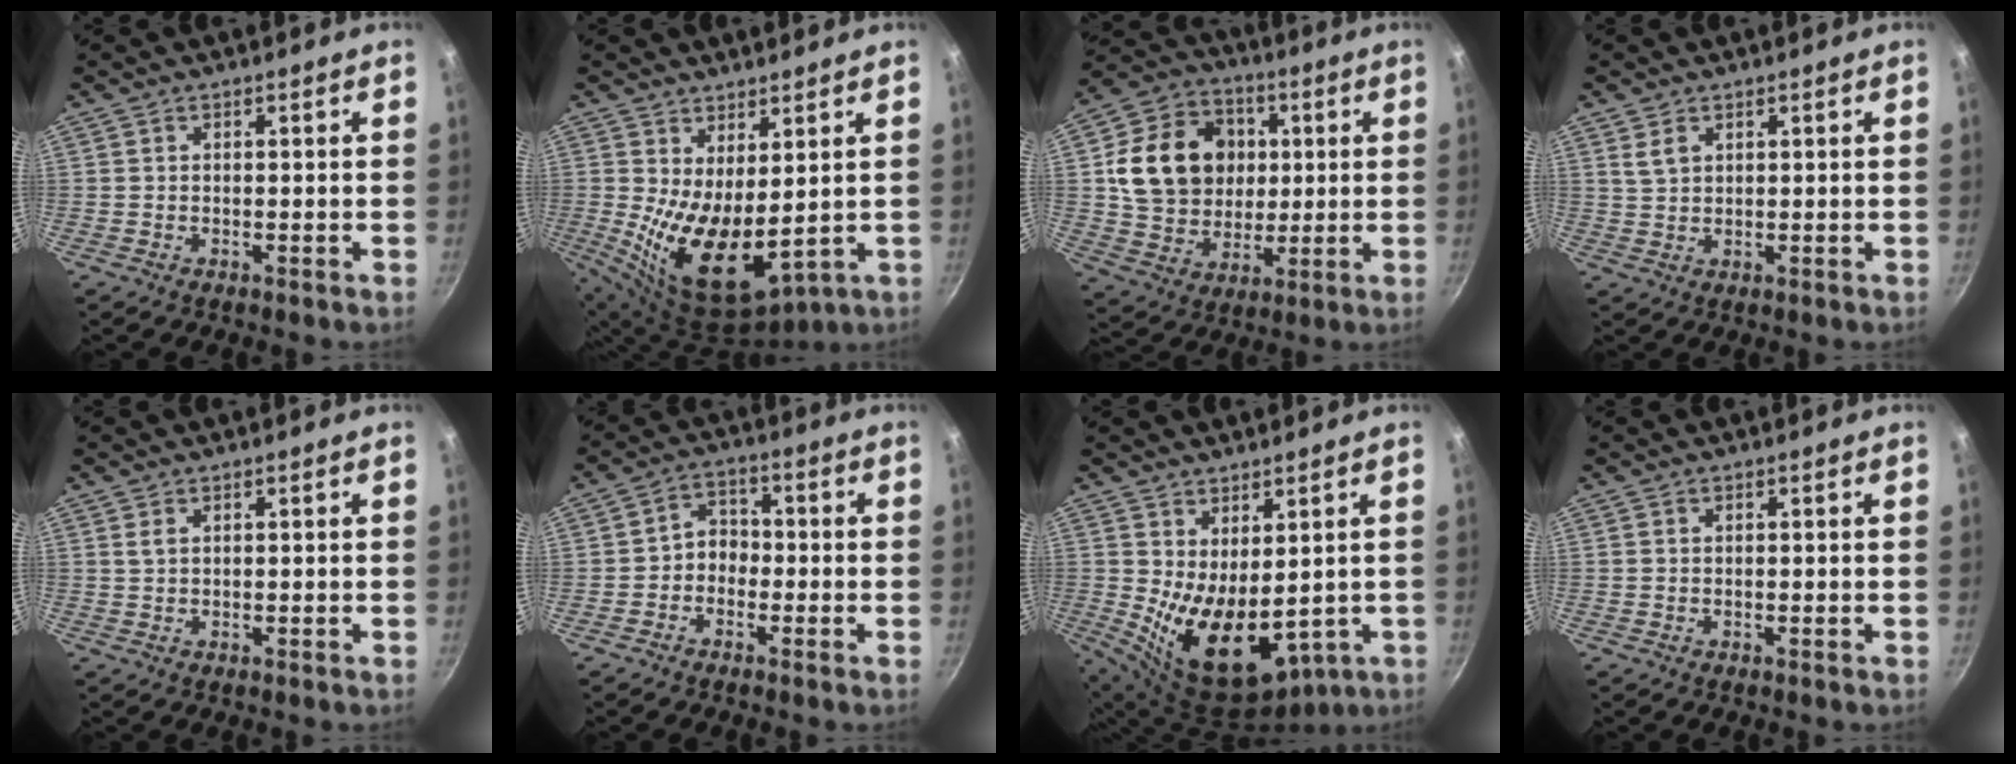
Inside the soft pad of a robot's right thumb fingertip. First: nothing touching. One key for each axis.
{"total": 12.5, "fx": 1.8, "fy": 6.2, "fz": 10.7, "tx": -0.171, "ty": -0.043, "tz": 0.051}
{"total": 18.5, "fx": 3.0, "fy": 15.2, "fz": 10.1, "tx": -0.148, "ty": 0.012, "tz": 0.056}
{"total": 3.0, "fx": 1.5, "fy": 1.9, "fz": 1.8, "tx": -0.028, "ty": -0.003, "tz": 0.032}
{"total": 1.2, "fx": 0.6, "fy": 0.7, "fz": 0.8, "tx": -0.016, "ty": 0.000, "tz": 0.012}
{"total": 4.2, "fx": -1.5, "fy": 3.3, "fz": 2.1, "tx": -0.012, "ty": 0.026, "tz": -0.035}
{"total": 14.0, "fx": 0.4, "fy": 8.1, "fz": 11.5, "tx": -0.164, "ty": -0.040, "tz": 0.038}
{"total": 0.0}